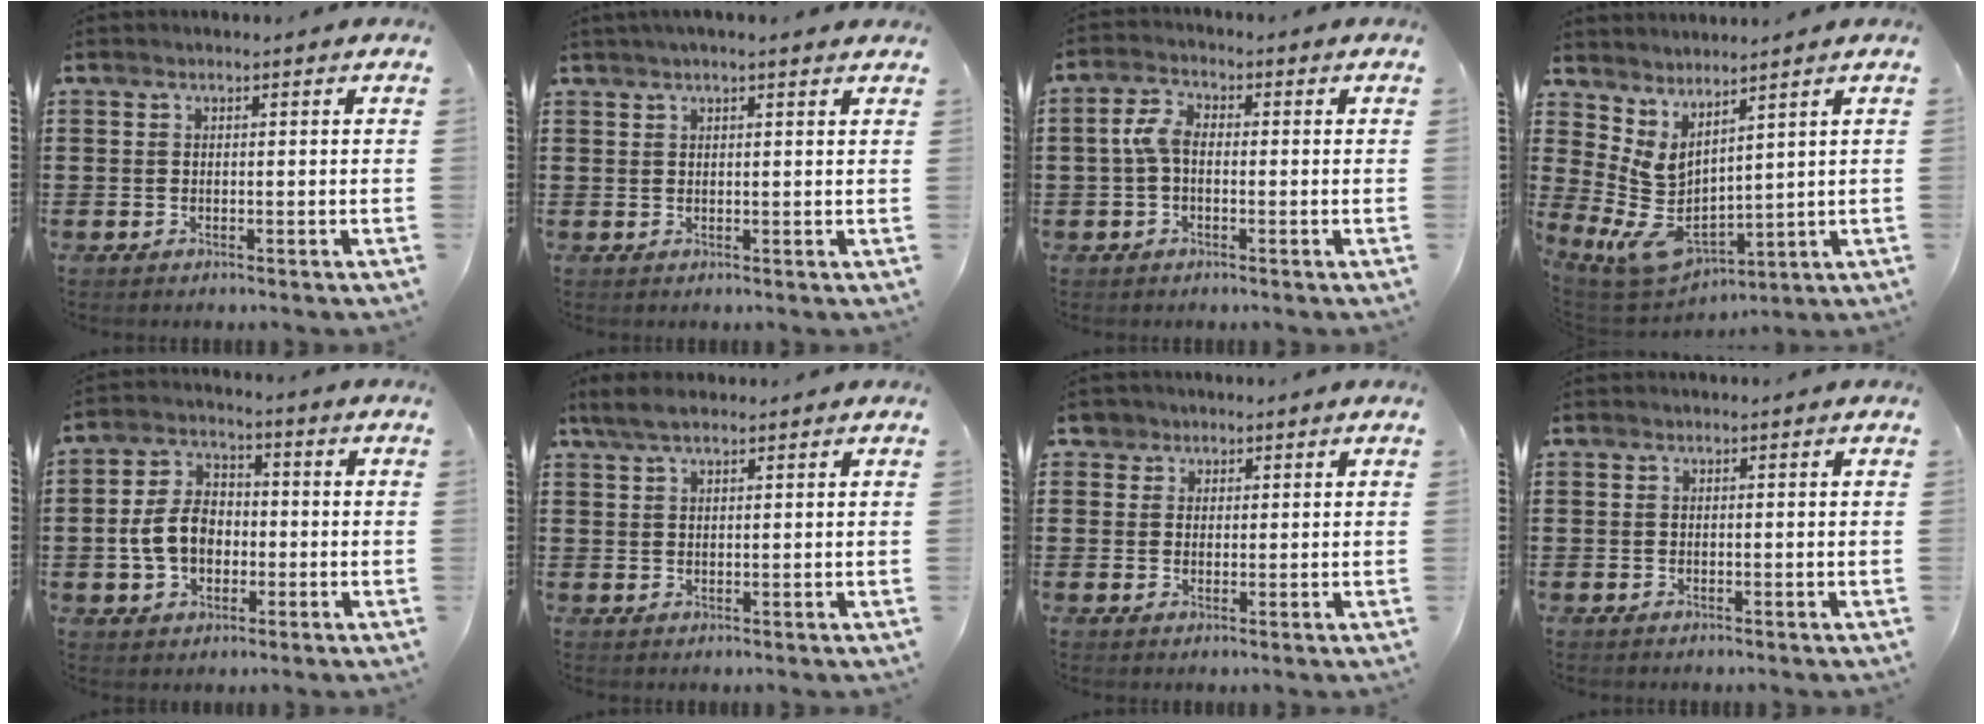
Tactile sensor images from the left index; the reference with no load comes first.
{"total": 1.7, "force": [1.4, 0.1, 1.1], "torque": [-0.023, 0.003, 0.025]}
{"total": 4.5, "force": [-0.5, 2.4, 3.8], "torque": [-0.101, 0.000, -0.019]}
{"total": 6.6, "force": [0.9, 4.0, 5.3], "torque": [-0.123, -0.029, 0.026]}
{"total": 7.6, "force": [-1.2, 5.4, 5.1], "torque": [-0.127, 0.006, -0.028]}
{"total": 3.5, "force": [2.3, 1.2, 2.3], "torque": [-0.051, 0.005, 0.044]}
{"total": 2.9, "force": [1.6, 2.4, 0.0], "torque": [-0.017, 0.014, 0.029]}
{"total": 0.0}